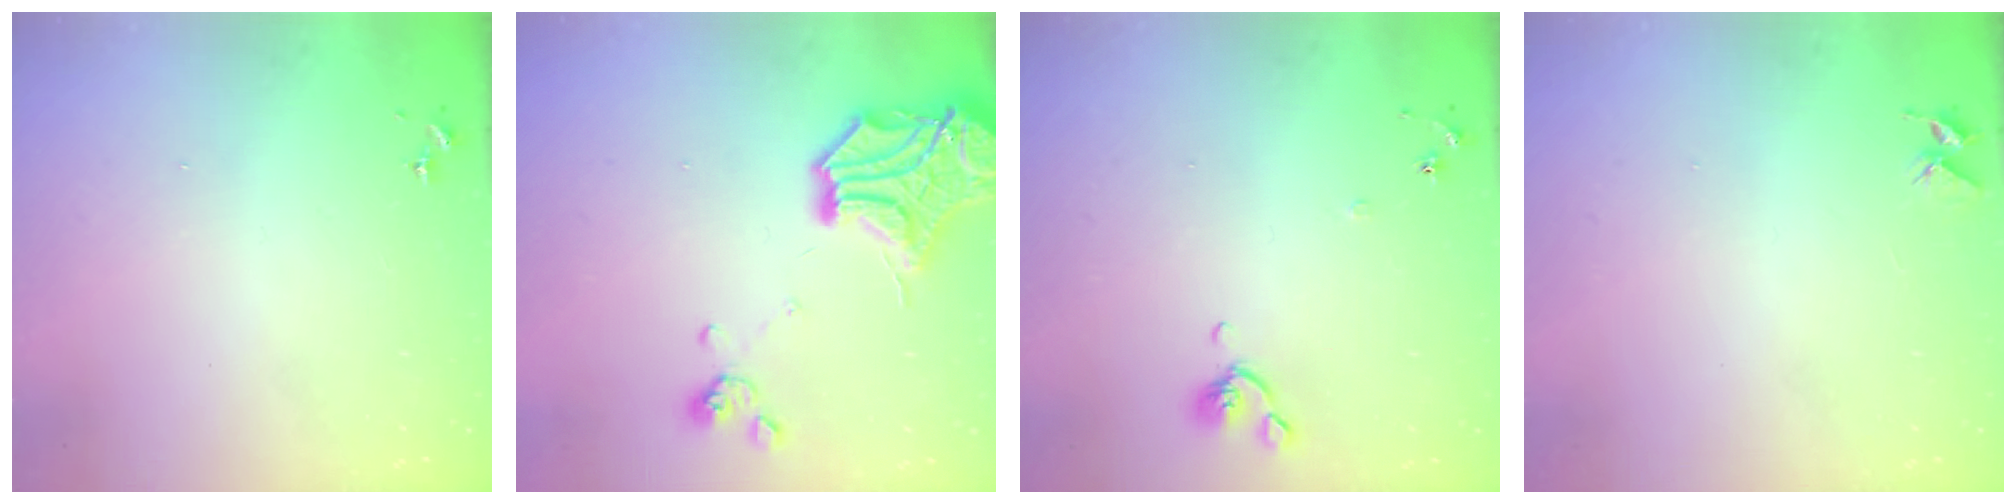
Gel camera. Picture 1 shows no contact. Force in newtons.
{"total": 19.9, "press": 19.8, "slide": 2.6}
{"total": 6.2, "press": 6.2, "slide": 0.8}
{"total": 4.0, "press": 4.0, "slide": 0.3}